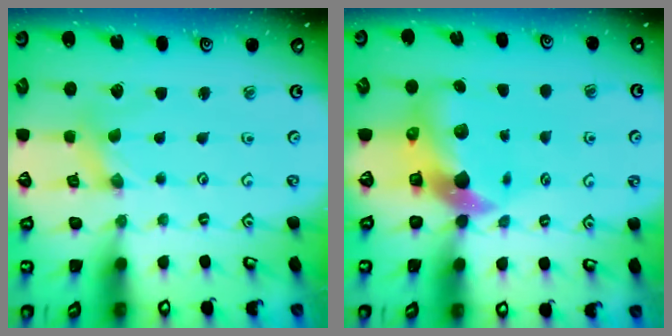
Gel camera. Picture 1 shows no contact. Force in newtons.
{"total": 9.1, "press": 9.0, "slide": 1.3}